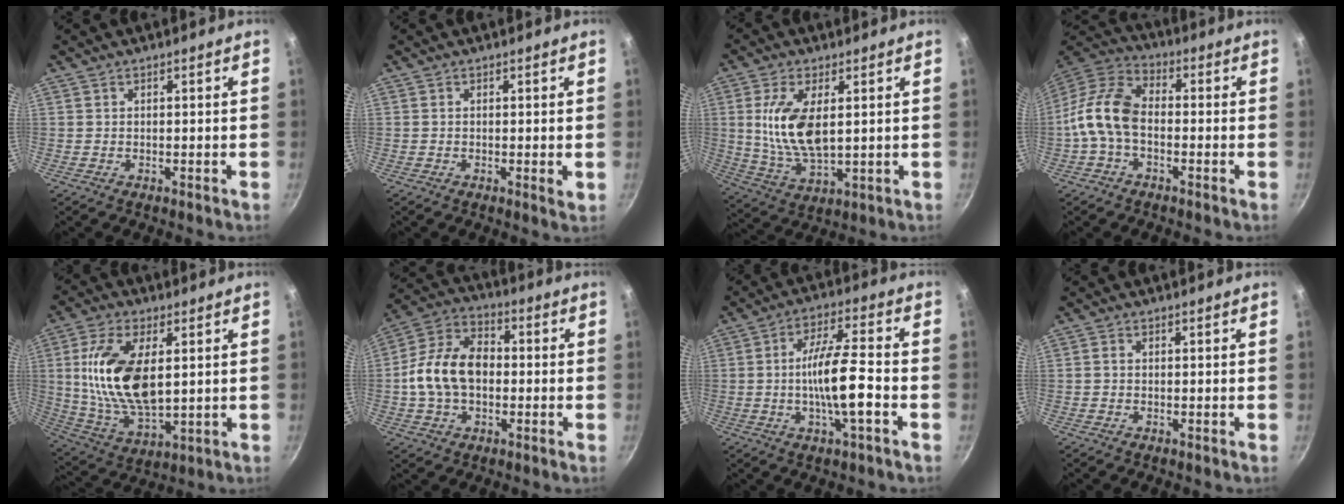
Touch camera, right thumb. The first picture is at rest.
{"total": 1.4, "force": [0.0, 0.4, 1.3], "torque": [-0.021, -0.004, -0.003]}
{"total": 12.0, "force": [2.1, 5.7, 10.4], "torque": [-0.198, -0.014, 0.049]}
{"total": 11.4, "force": [-2.3, 7.1, 8.6], "torque": [-0.161, 0.041, -0.065]}
{"total": 17.1, "force": [2.9, 8.6, 14.5], "torque": [-0.272, -0.013, 0.063]}
{"total": 14.0, "force": [-0.9, 9.6, 10.2], "torque": [-0.159, 0.036, -0.032]}
{"total": 11.1, "force": [-2.4, 2.2, 10.6], "torque": [-0.190, 0.024, -0.049]}
{"total": 0.8, "force": [-0.2, 0.6, 0.5], "torque": [-0.009, 0.004, -0.005]}